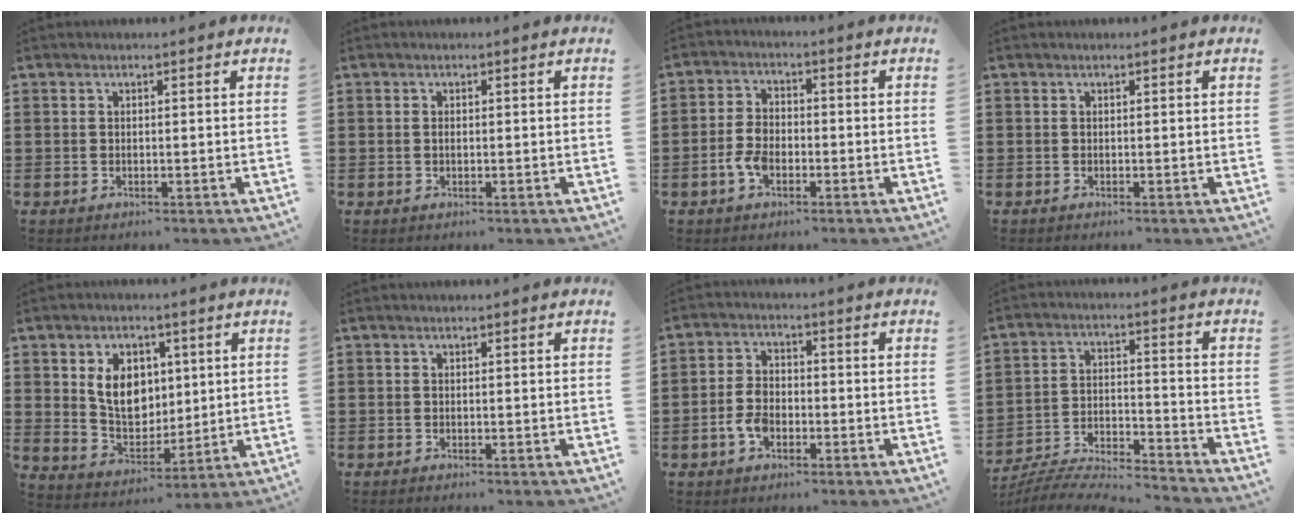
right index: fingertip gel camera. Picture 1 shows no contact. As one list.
[{"total": 0.6, "force": [0.0, 0.3, 0.6], "torque": [-0.013, -0.001, -0.001]}, {"total": 4.5, "force": [-1.7, 2.7, 3.1], "torque": [-0.083, -0.002, -0.039]}, {"total": 0.0}, {"total": 8.0, "force": [2.0, 6.0, 4.9], "torque": [-0.091, 0.010, 0.033]}, {"total": 0.0}, {"total": 4.6, "force": [-1.8, 2.8, 3.1], "torque": [-0.084, -0.002, -0.042]}, {"total": 6.9, "force": [-6.7, 0.4, 1.5], "torque": [-0.037, 0.000, -0.137]}]